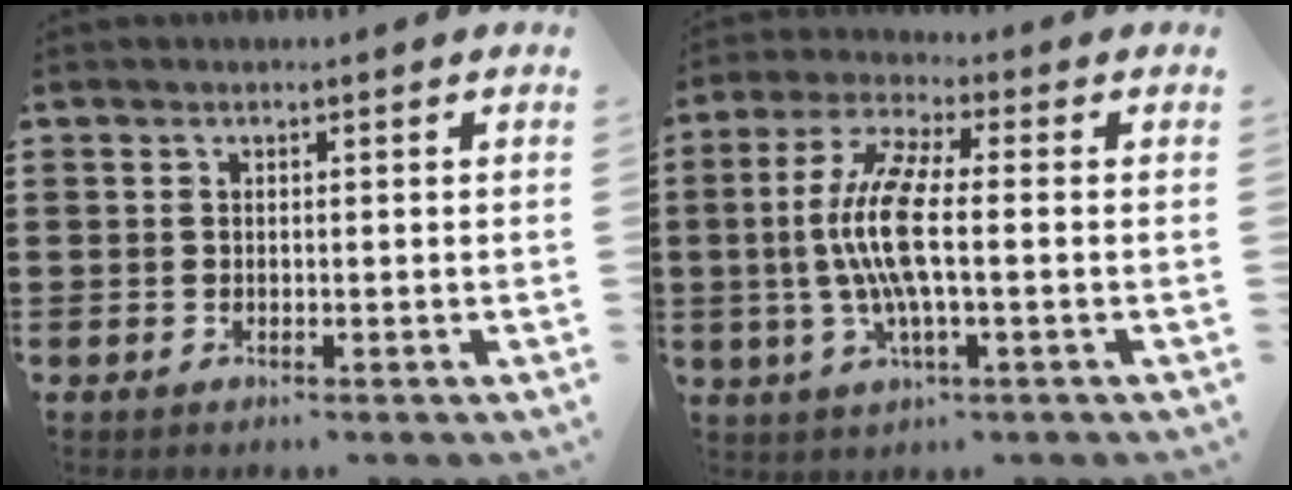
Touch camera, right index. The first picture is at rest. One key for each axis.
{"total": 10.0, "fx": -0.8, "fy": 2.3, "fz": 9.7, "tx": -0.219, "ty": -0.016, "tz": -0.024}